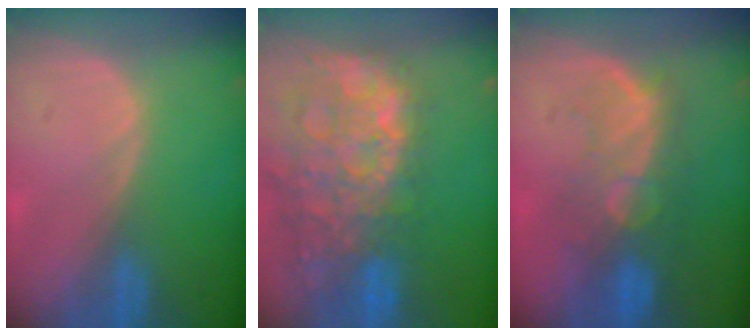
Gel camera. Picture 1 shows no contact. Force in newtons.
{"total": 14.8, "press": 12.1, "slide": 8.6}
{"total": 9.6, "press": 8.5, "slide": 4.6}